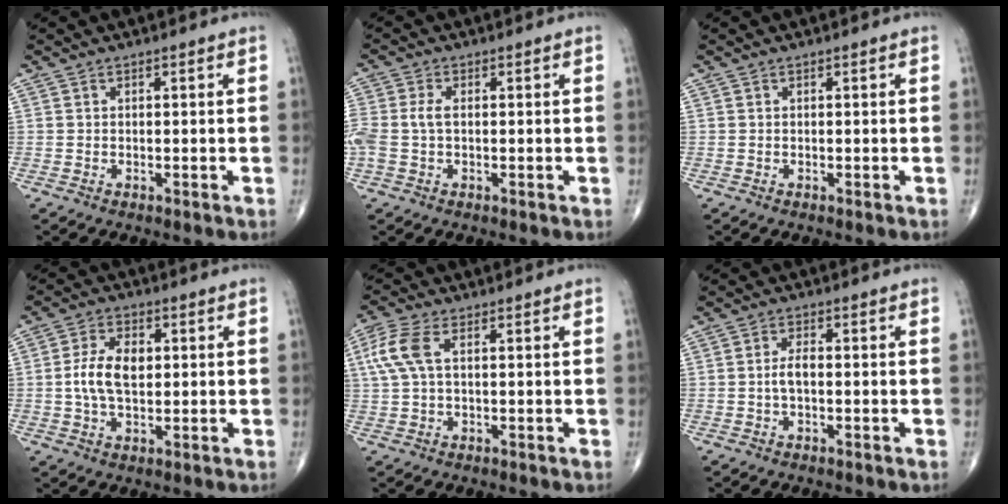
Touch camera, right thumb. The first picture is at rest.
{"total": 5.3, "force": [-0.2, 3.1, 4.3], "torque": [-0.126, 0.010, -0.003]}
{"total": 0.0}
{"total": 7.8, "force": [0.5, 4.4, 6.4], "torque": [-0.124, 0.008, 0.008]}
{"total": 6.9, "force": [1.8, 3.4, 5.8], "torque": [-0.160, 0.021, 0.035]}
{"total": 2.6, "force": [-0.4, 1.1, 2.3], "torque": [-0.048, 0.008, -0.009]}